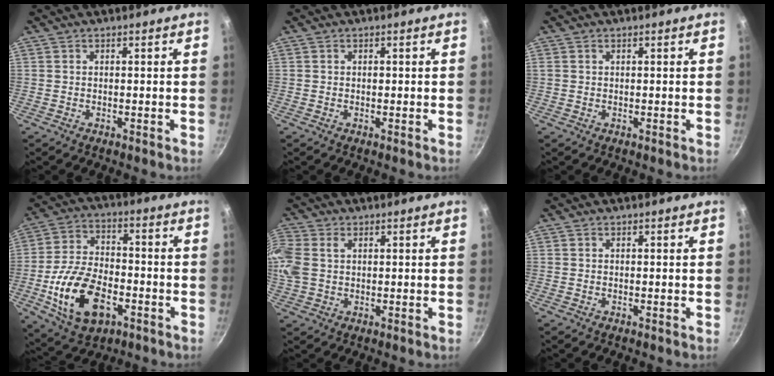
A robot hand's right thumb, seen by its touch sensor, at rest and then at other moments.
{"total": 0.0}
{"total": 0.5, "force": [0.2, 0.4, 0.3], "torque": [-0.002, 0.001, 0.003]}
{"total": 16.8, "force": [-5.7, 9.9, 12.3], "torque": [-0.211, 0.023, -0.096]}
{"total": 10.2, "force": [2.2, 7.3, 6.8], "torque": [-0.201, 0.015, 0.045]}
{"total": 0.0}